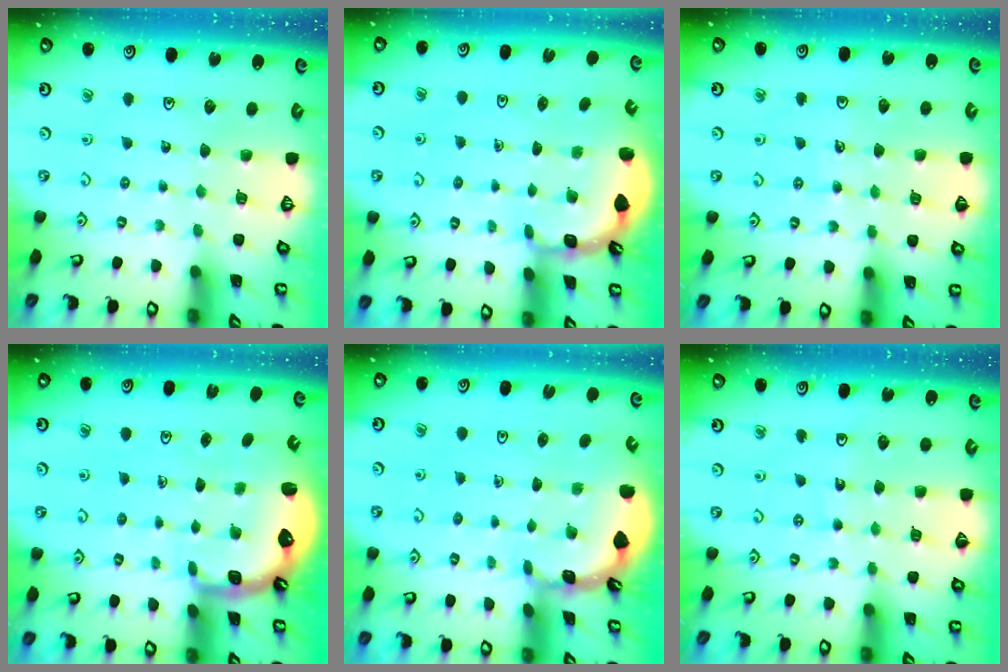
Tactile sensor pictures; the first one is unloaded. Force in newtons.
{"total": 2.3, "press": 2.1, "slide": 0.9}
{"total": 6.0, "press": 5.6, "slide": 2.3}
{"total": 2.9, "press": 2.4, "slide": 1.6}
{"total": 2.0, "press": 2.0, "slide": 0.1}
{"total": 5.3, "press": 4.9, "slide": 2.0}